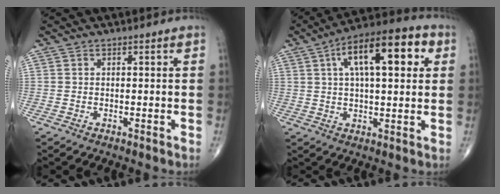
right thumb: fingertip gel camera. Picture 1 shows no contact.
{"total": 17.0, "force": [5.4, 6.9, 14.6], "torque": [-0.205, 0.018, 0.074]}